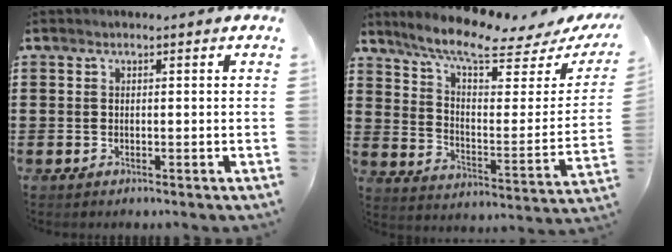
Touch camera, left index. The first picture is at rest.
{"total": 8.9, "force": [7.1, 1.1, 5.2], "torque": [-0.115, -0.043, 0.119]}